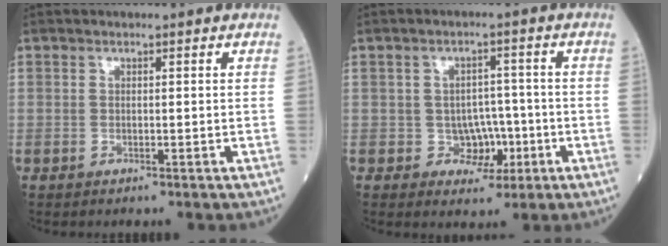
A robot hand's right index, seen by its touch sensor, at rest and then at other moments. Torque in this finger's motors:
{"motor_torque": [0.00, -0.07, 0.00, -0.01]}